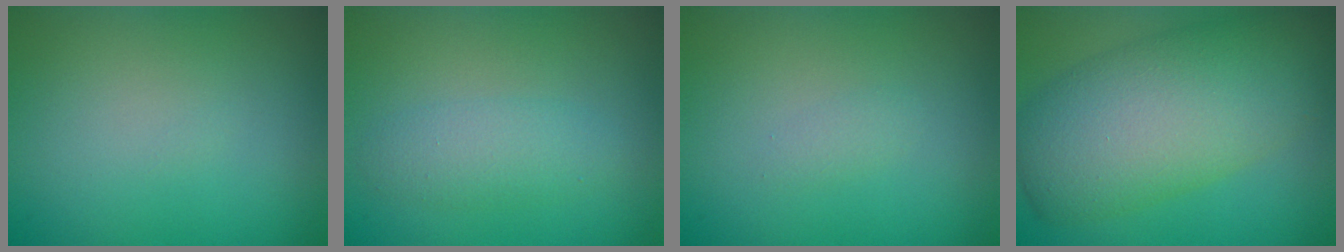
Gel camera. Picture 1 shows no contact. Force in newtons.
{"total": 2.4, "press": 2.4, "slide": 0.0}
{"total": 0.8, "press": 0.8, "slide": 0.1}
{"total": 10.0, "press": 10.0, "slide": 0.5}